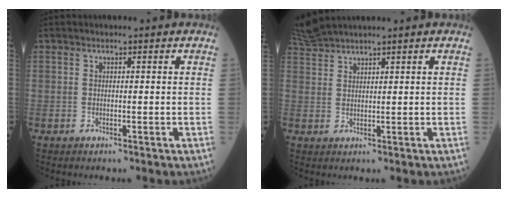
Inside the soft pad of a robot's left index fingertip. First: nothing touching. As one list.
[{"total": 4.2, "force": [4.1, -0.6, 1.1], "torque": [-0.041, 0.018, 0.093]}]